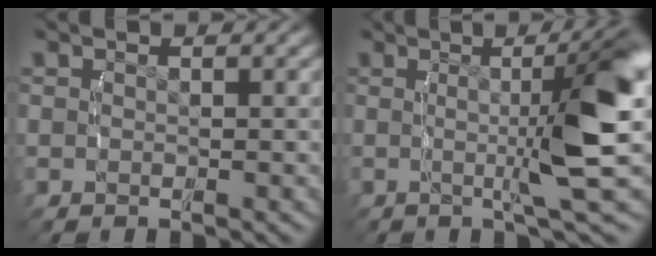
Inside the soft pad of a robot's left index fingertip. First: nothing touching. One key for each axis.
{"total": 9.0, "fx": 1.4, "fy": 1.4, "fz": 8.8, "tx": -0.112, "ty": 0.014, "tz": 0.013}